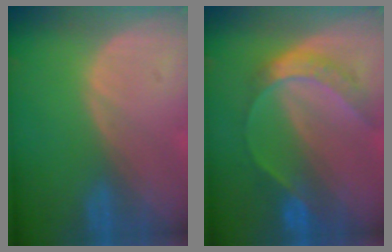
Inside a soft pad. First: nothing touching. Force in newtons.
{"total": 7.1, "press": 6.0, "slide": 3.9}